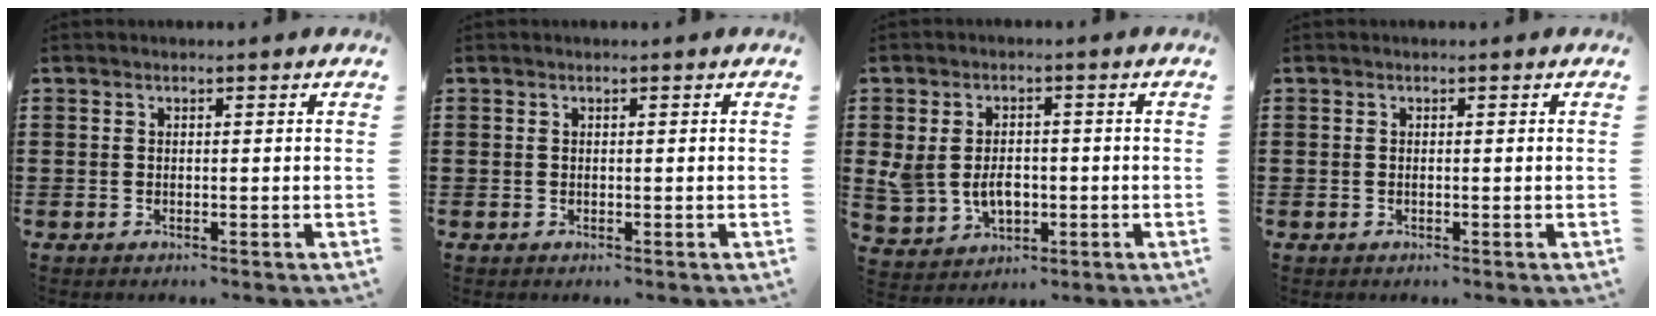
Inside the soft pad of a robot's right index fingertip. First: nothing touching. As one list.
[{"total": 0.0}, {"total": 5.5, "force": [-0.6, 4.2, 3.5], "torque": [-0.070, 0.004, -0.012]}, {"total": 0.0}]